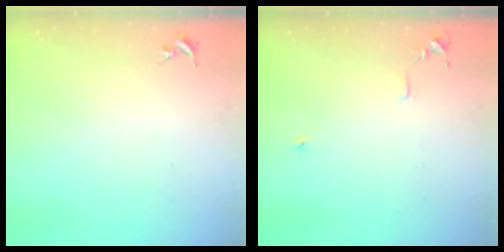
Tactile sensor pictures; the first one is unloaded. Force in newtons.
{"total": 7.8, "press": 7.8, "slide": 0.8}